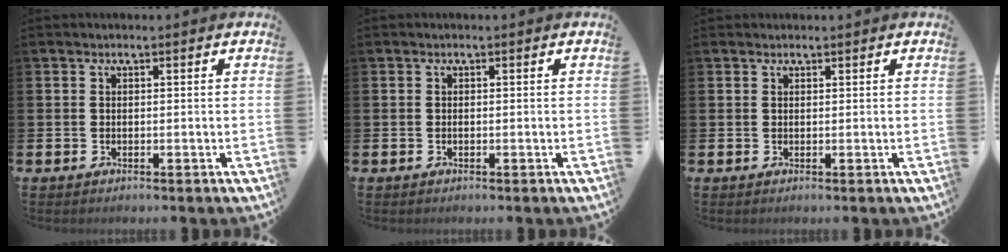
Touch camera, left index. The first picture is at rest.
{"total": 0.0}
{"total": 0.7, "force": [0.6, 0.3, 0.0], "torque": [0.009, 0.000, 0.009]}